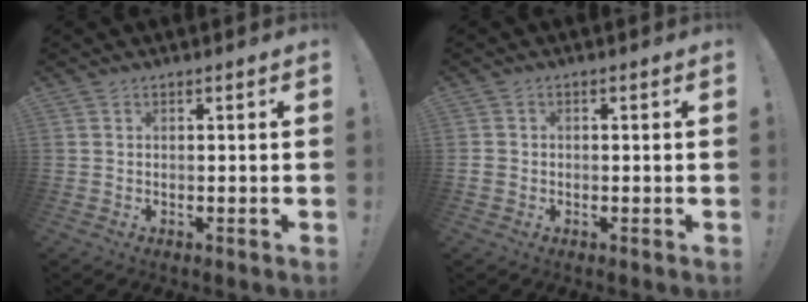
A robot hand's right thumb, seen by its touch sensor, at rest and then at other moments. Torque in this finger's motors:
{"motor_torque": [-0.07, -0.04, 0.31, -0.25, 0.01]}